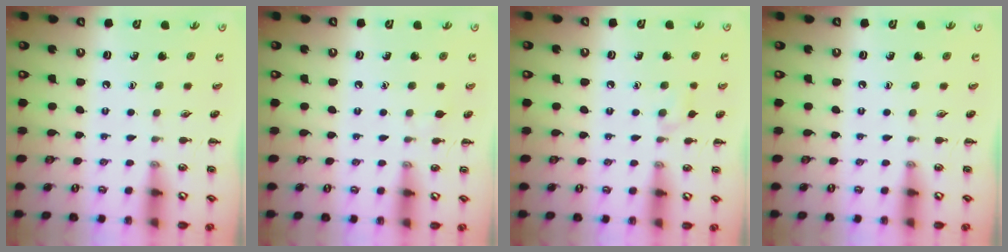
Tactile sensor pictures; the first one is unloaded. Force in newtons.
{"total": 2.8, "press": 2.6, "slide": 0.8}
{"total": 5.0, "press": 4.7, "slide": 1.7}
{"total": 0.0}